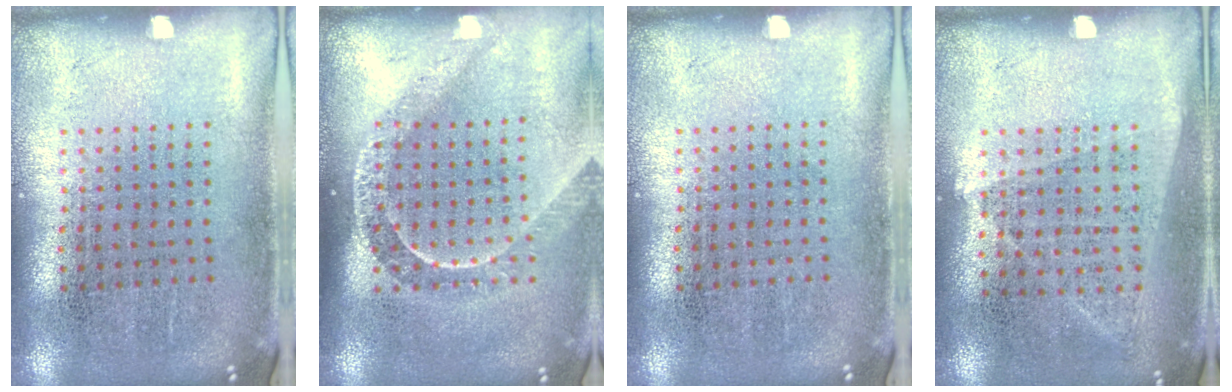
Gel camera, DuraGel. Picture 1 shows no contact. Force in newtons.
{"total": 2.1, "press": 1.6, "slide": 1.3}
{"total": 0.0}
{"total": 1.0, "press": 0.9, "slide": 0.4}